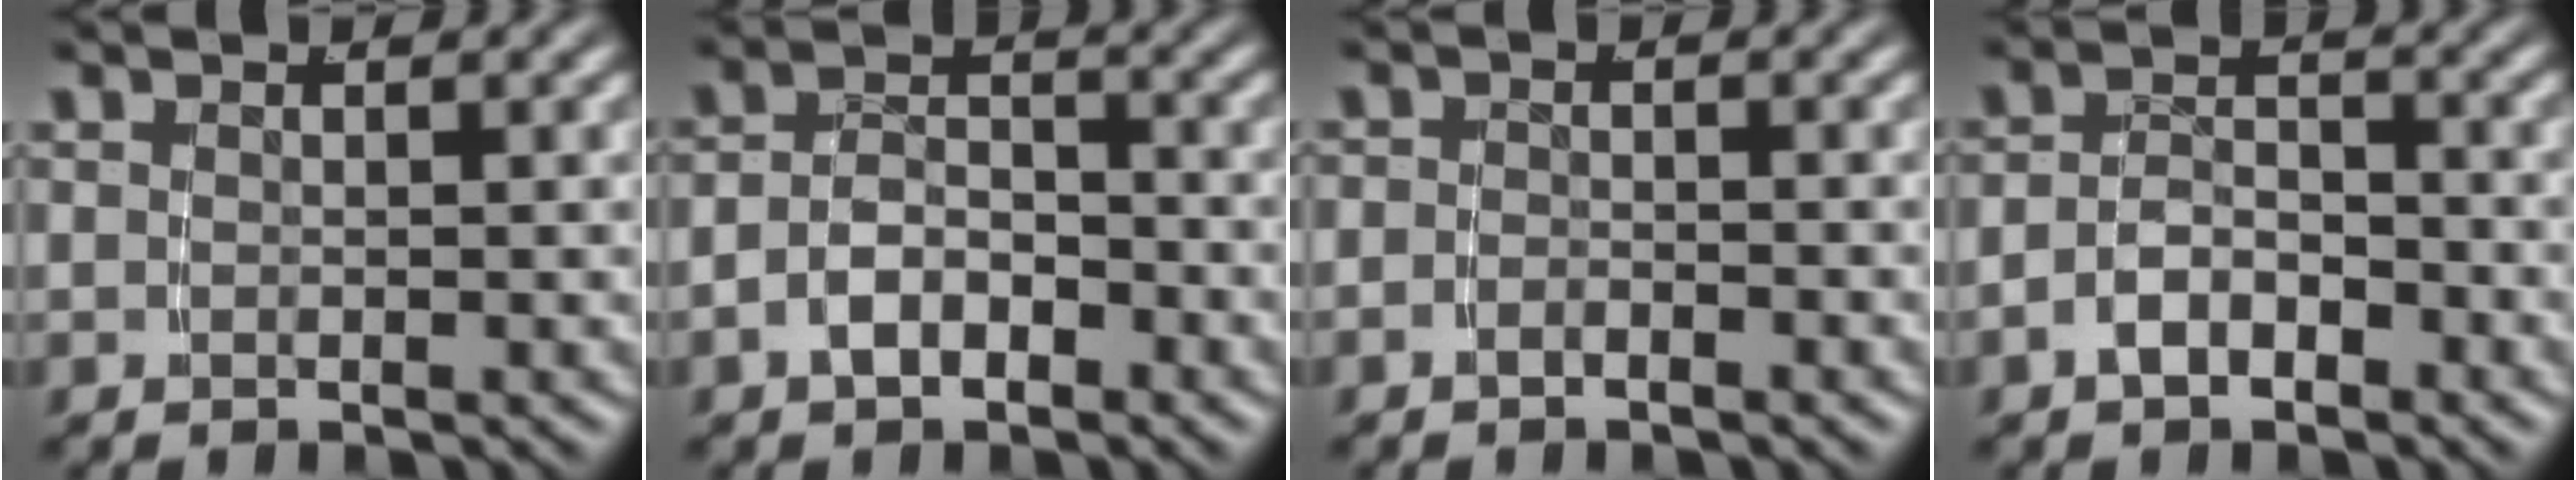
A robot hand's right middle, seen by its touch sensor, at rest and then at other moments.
{"total": 3.8, "force": [-2.1, 2.5, 1.9], "torque": [-0.029, -0.004, -0.038]}
{"total": 1.3, "force": [-1.2, 0.4, 0.1], "torque": [-0.002, -0.004, -0.024]}
{"total": 3.2, "force": [-2.1, 1.9, 1.5], "torque": [-0.020, -0.003, -0.038]}